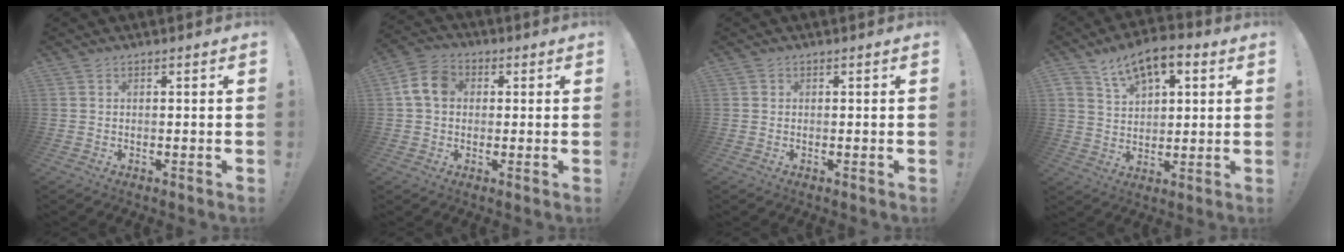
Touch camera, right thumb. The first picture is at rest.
{"total": 8.8, "force": [1.7, 6.7, 5.4], "torque": [-0.096, 0.016, 0.036]}
{"total": 0.5, "force": [0.1, 0.5, -0.1], "torque": [0.000, 0.002, 0.003]}
{"total": 10.6, "force": [6.1, 6.0, 6.3], "torque": [-0.096, -0.026, 0.114]}